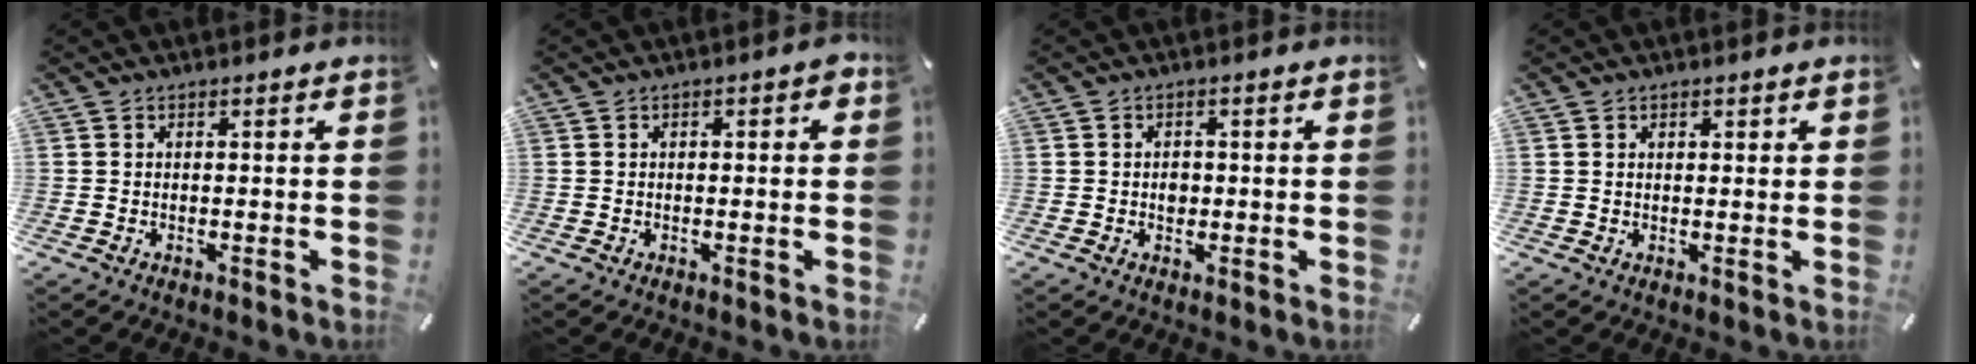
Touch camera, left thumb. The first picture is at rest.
{"total": 1.5, "force": [0.0, 0.6, 1.3], "torque": [-0.024, 0.004, -0.001]}
{"total": 2.0, "force": [-0.1, 1.7, 1.1], "torque": [-0.006, -0.001, -0.006]}
{"total": 1.0, "force": [0.7, 0.7, 0.2], "torque": [0.004, -0.002, 0.012]}